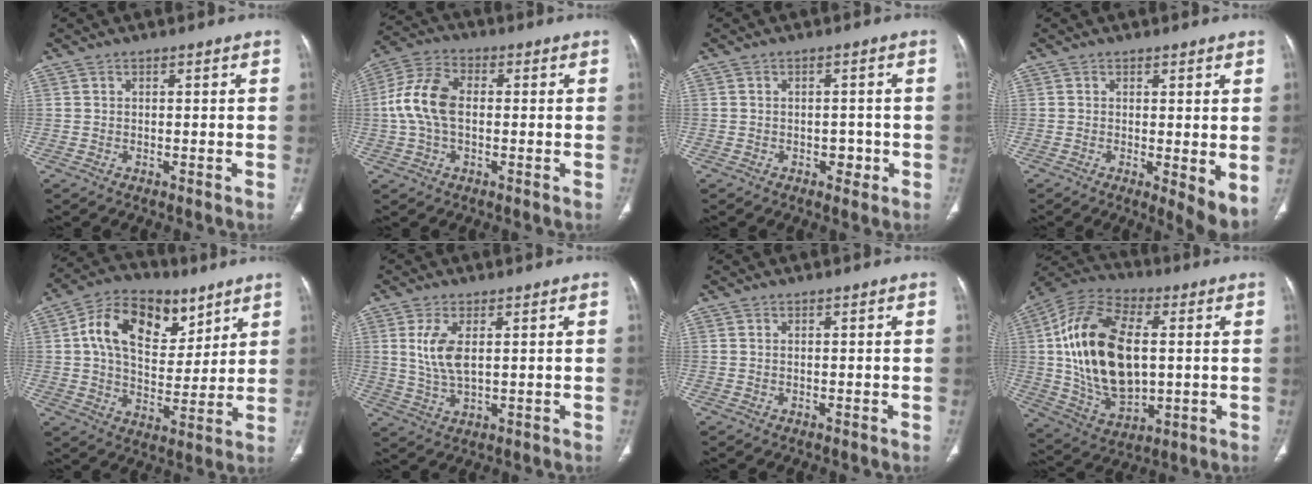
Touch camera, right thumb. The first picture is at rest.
{"total": 10.6, "force": [0.0, 7.0, 7.9], "torque": [-0.158, 0.028, -0.008]}
{"total": 2.5, "force": [-0.9, 1.8, 1.4], "torque": [-0.005, 0.007, -0.010]}
{"total": 5.7, "force": [-0.2, 1.8, 5.4], "torque": [-0.078, -0.019, -0.003]}
{"total": 17.5, "force": [7.3, 11.3, 11.2], "torque": [-0.157, -0.014, 0.125]}
{"total": 6.8, "force": [1.6, 3.0, 5.8], "torque": [-0.127, -0.009, 0.041]}
{"total": 0.0}
{"total": 22.8, "force": [2.1, 12.8, 18.8], "torque": [-0.355, 0.000, 0.042]}